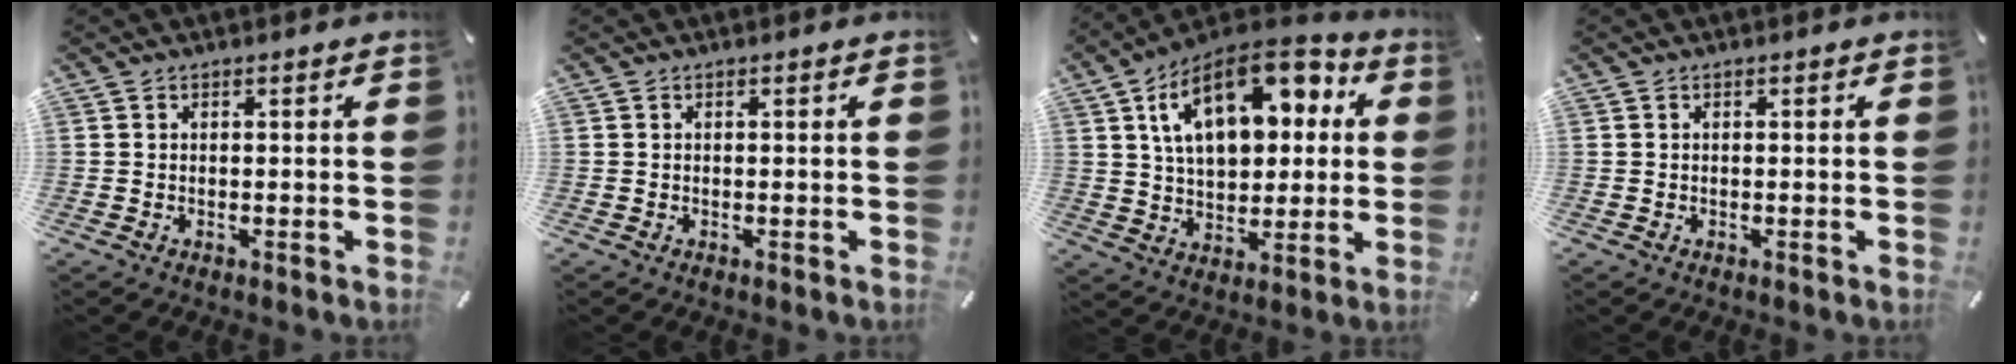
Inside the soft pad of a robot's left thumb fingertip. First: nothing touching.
{"total": 0.0}
{"total": 19.6, "force": [7.5, 11.9, 13.6], "torque": [-0.231, -0.022, 0.128]}
{"total": 0.0}